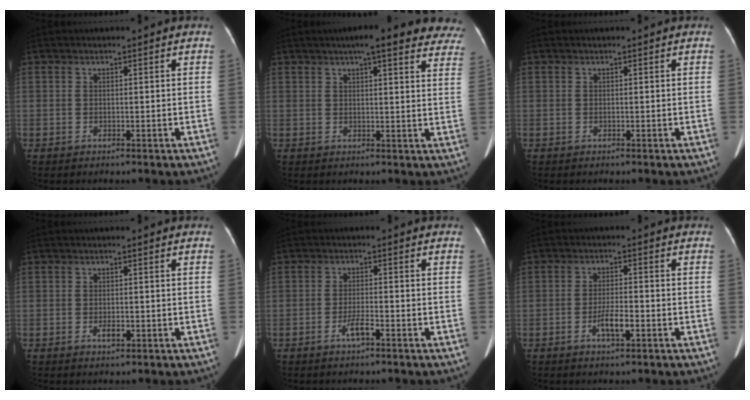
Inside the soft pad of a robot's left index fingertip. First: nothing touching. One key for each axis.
{"total": 16.4, "fx": 13.6, "fy": 3.3, "fz": 8.4, "tx": -0.085, "ty": 0.020, "tz": 0.147}
{"total": 0.0}
{"total": 1.5, "fx": -0.7, "fy": 0.7, "fz": 1.2, "tx": -0.021, "ty": 0.000, "tz": -0.010}
{"total": 2.6, "fx": -1.6, "fy": 0.2, "fz": 2.1, "tx": -0.040, "ty": -0.001, "tz": -0.033}
{"total": 3.8, "fx": -1.7, "fy": 0.8, "fz": 3.3, "tx": -0.061, "ty": 0.001, "tz": -0.032}